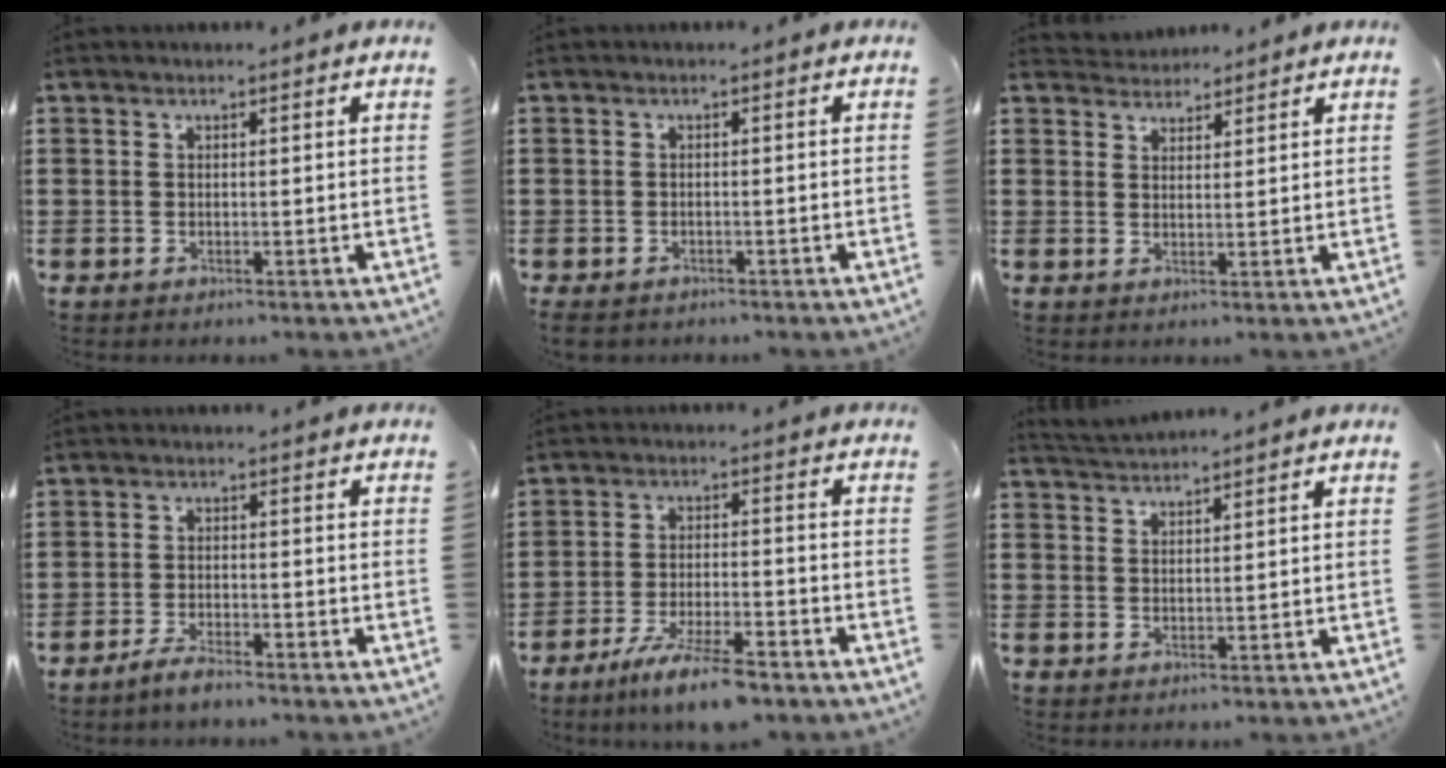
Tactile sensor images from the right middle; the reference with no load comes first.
{"total": 1.2, "force": [-1.1, 0.4, 0.2], "torque": [-0.005, -0.003, -0.023]}
{"total": 2.7, "force": [2.6, 0.4, -0.4], "torque": [0.000, -0.003, 0.052]}
{"total": 2.9, "force": [-2.6, 0.3, 1.2], "torque": [-0.026, 0.001, -0.052]}
{"total": 7.6, "force": [-6.1, 0.8, 4.5], "torque": [-0.085, -0.007, -0.113]}
{"total": 2.4, "force": [2.4, -0.3, 0.2], "torque": [-0.010, 0.000, 0.046]}